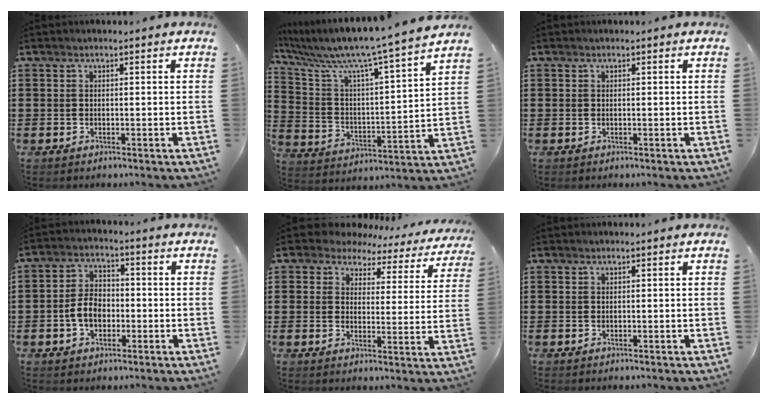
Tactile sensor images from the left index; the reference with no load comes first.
{"total": 8.6, "force": [7.4, -0.3, 4.3], "torque": [-0.118, -0.064, 0.114]}
{"total": 0.0}
{"total": 5.4, "force": [-1.5, 3.5, 3.8], "torque": [-0.092, 0.004, -0.034]}
{"total": 4.2, "force": [3.7, 1.9, 0.5], "torque": [-0.036, -0.018, 0.063]}
{"total": 0.0}